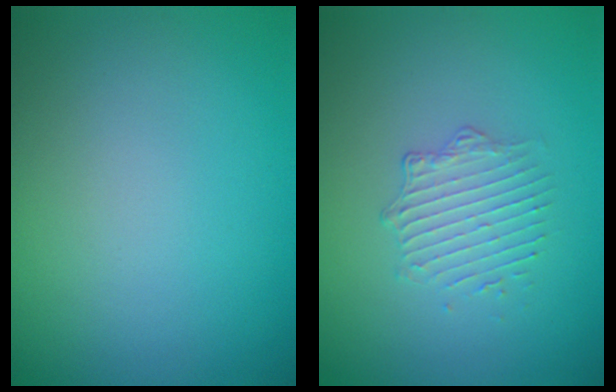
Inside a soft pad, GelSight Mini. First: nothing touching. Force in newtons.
{"total": 1.7, "press": 1.1, "slide": 1.3}